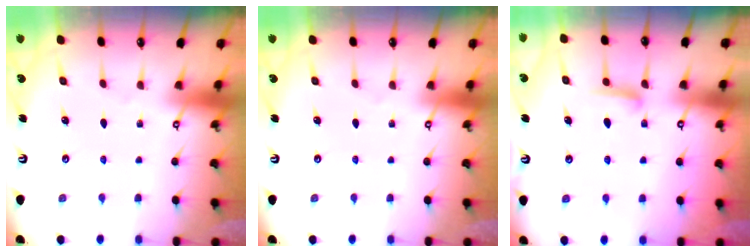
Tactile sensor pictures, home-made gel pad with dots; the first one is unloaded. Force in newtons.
{"total": 0.0}
{"total": 6.5, "press": 6.4, "slide": 0.9}